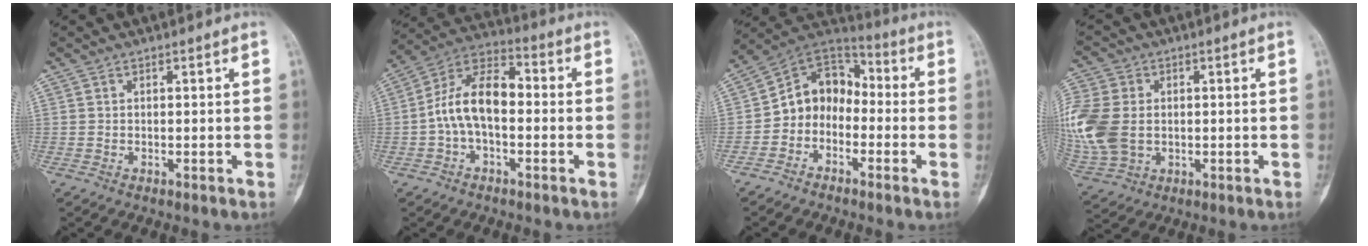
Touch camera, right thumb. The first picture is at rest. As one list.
[{"total": 12.1, "force": [-1.2, 6.8, 10.0], "torque": [-0.171, 0.043, -0.032]}, {"total": 10.3, "force": [-2.5, 8.3, 5.5], "torque": [-0.064, 0.064, -0.063]}, {"total": 16.7, "force": [0.4, 12.5, 11.1], "torque": [-0.289, 0.001, 0.021]}]